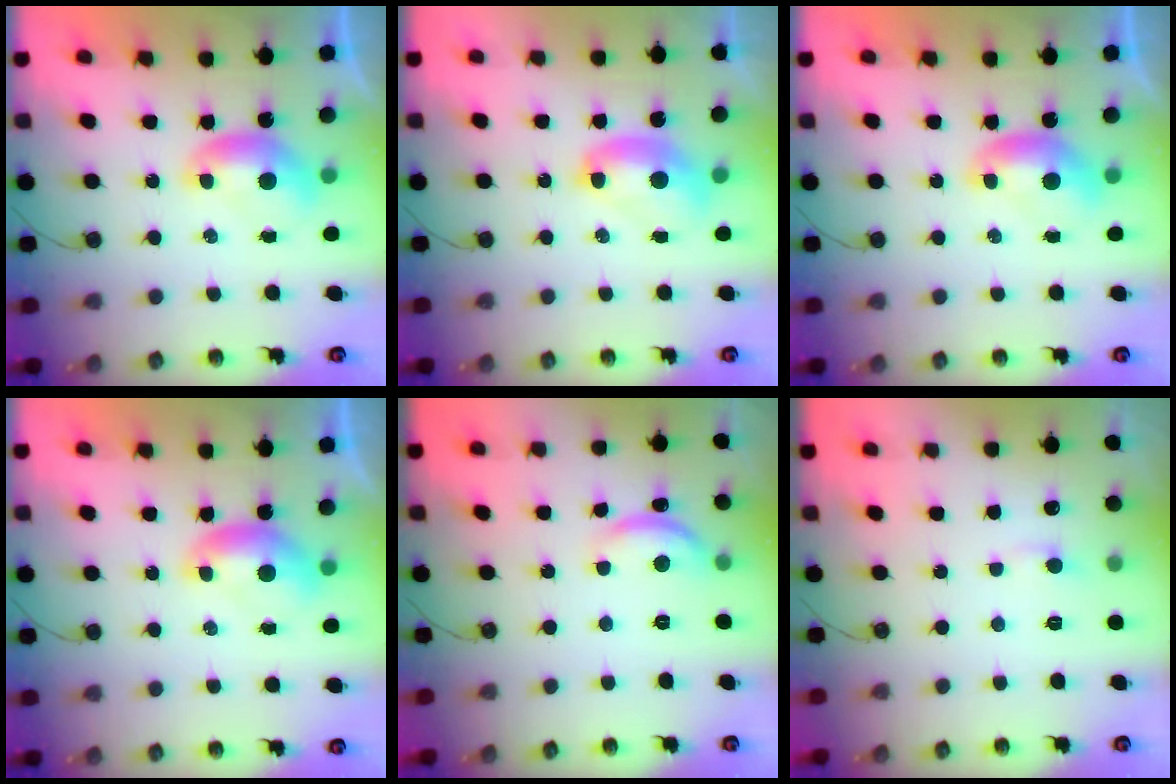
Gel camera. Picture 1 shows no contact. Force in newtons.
{"total": 2.7, "press": 2.7, "slide": 0.1}
{"total": 0.0}
{"total": 0.0}
{"total": 4.6, "press": 4.6, "slide": 0.6}
{"total": 1.0, "press": 0.8, "slide": 0.5}